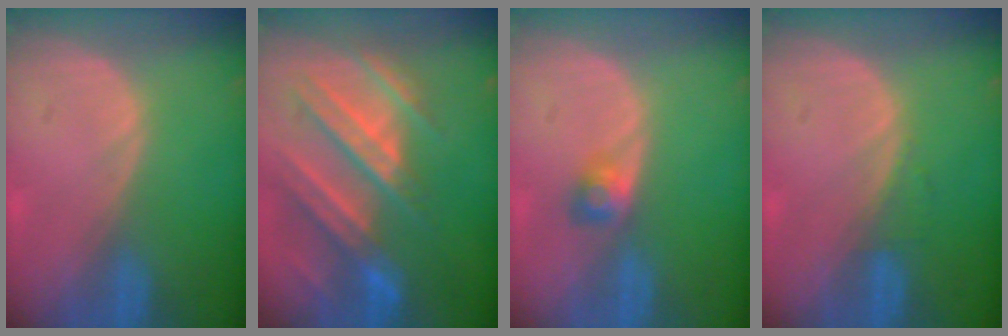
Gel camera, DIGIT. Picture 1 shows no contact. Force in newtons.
{"total": 10.8, "press": 9.7, "slide": 4.7}
{"total": 2.5, "press": 2.4, "slide": 0.7}
{"total": 0.7, "press": 0.7, "slide": 0.1}